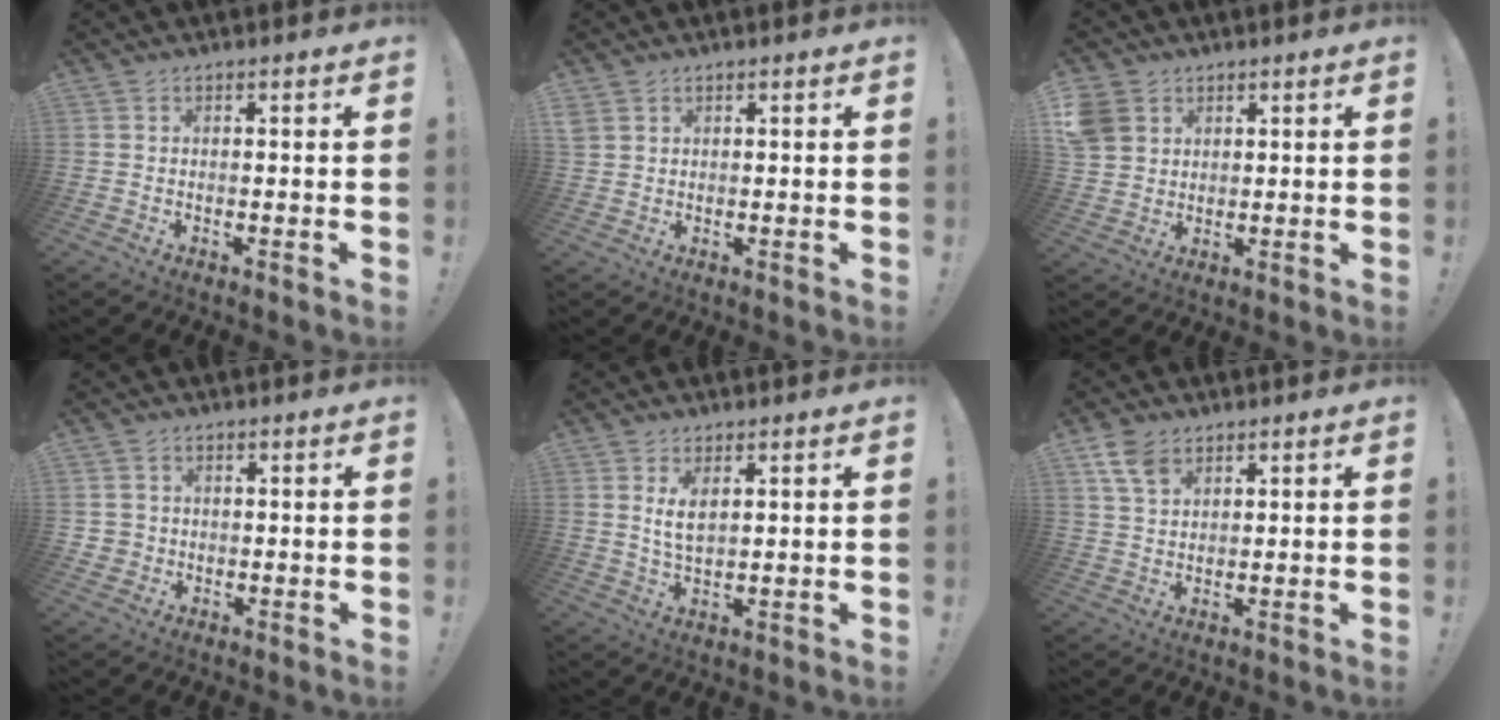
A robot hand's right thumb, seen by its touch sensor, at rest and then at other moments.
{"total": 2.4, "force": [1.6, 1.5, 0.8], "torque": [-0.018, -0.006, 0.033]}
{"total": 6.8, "force": [3.4, 5.5, 2.1], "torque": [-0.046, -0.012, 0.071]}
{"total": 3.3, "force": [0.9, 3.1, 0.5], "torque": [-0.008, 0.000, 0.020]}
{"total": 4.8, "force": [1.8, 2.2, 3.9], "torque": [-0.071, -0.010, 0.029]}
{"total": 6.5, "force": [4.0, 3.8, 3.6], "torque": [-0.069, -0.012, 0.079]}